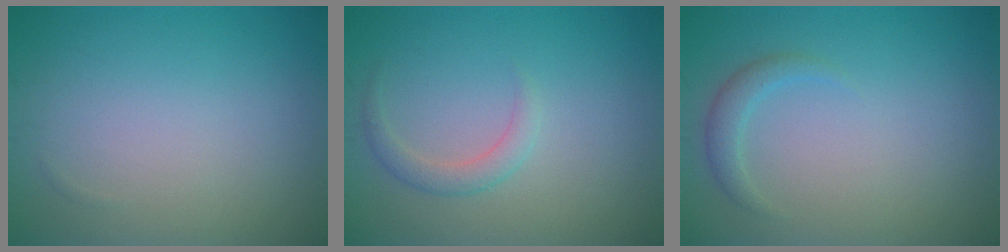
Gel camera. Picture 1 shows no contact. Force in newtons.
{"total": 1.7, "press": 1.7, "slide": 0.1}
{"total": 1.5, "press": 1.5, "slide": 0.1}